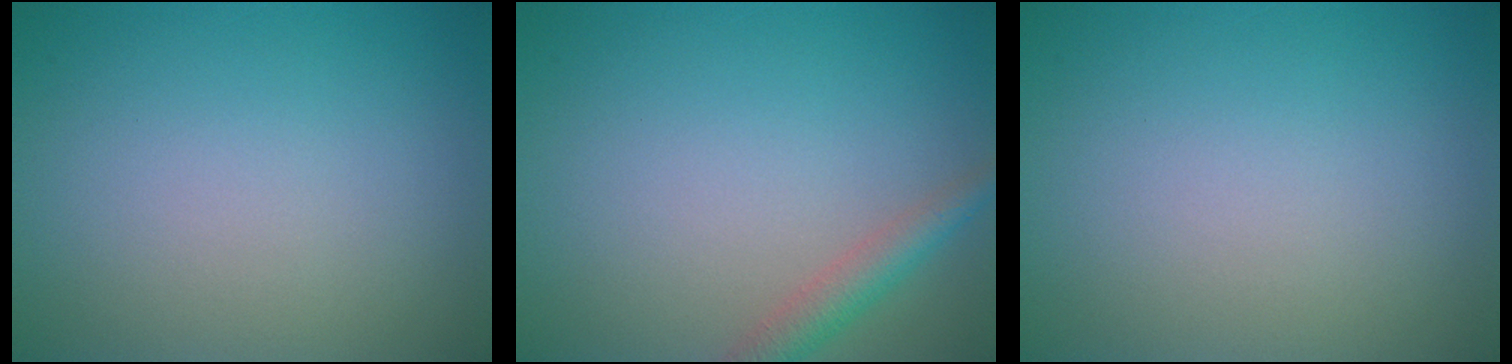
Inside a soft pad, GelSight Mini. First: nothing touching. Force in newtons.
{"total": 2.4, "press": 2.4, "slide": 0.1}
{"total": 0.0}